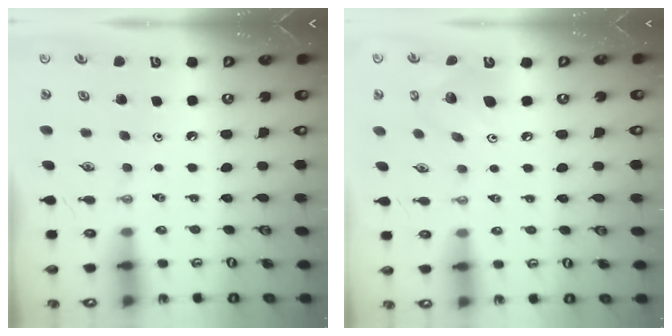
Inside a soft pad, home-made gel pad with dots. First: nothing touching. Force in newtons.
{"total": 12.4, "press": 12.2, "slide": 2.1}